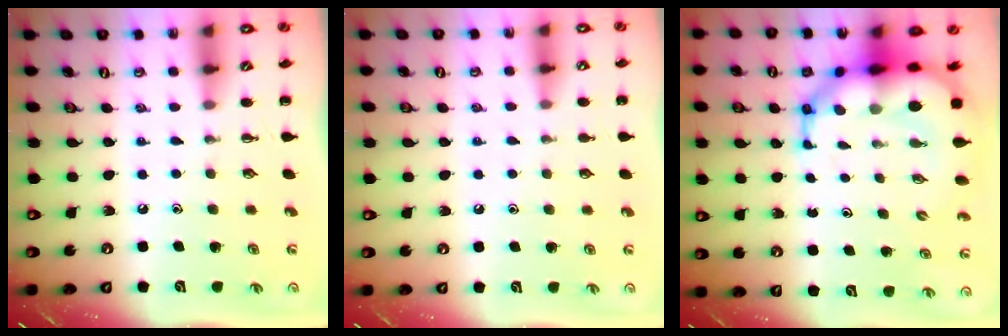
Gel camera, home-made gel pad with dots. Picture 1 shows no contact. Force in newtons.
{"total": 4.3, "press": 4.0, "slide": 1.6}
{"total": 12.5, "press": 12.0, "slide": 3.7}